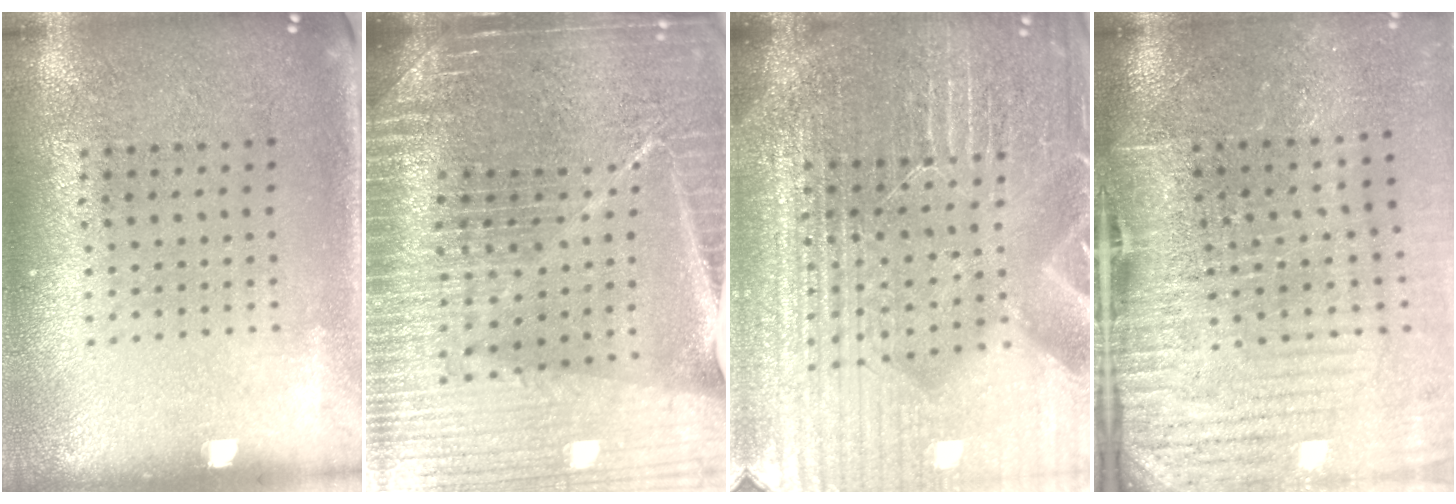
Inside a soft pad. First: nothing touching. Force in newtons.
{"total": 5.7, "press": 5.1, "slide": 2.4}
{"total": 6.0, "press": 5.5, "slide": 2.5}
{"total": 4.3, "press": 3.7, "slide": 2.2}